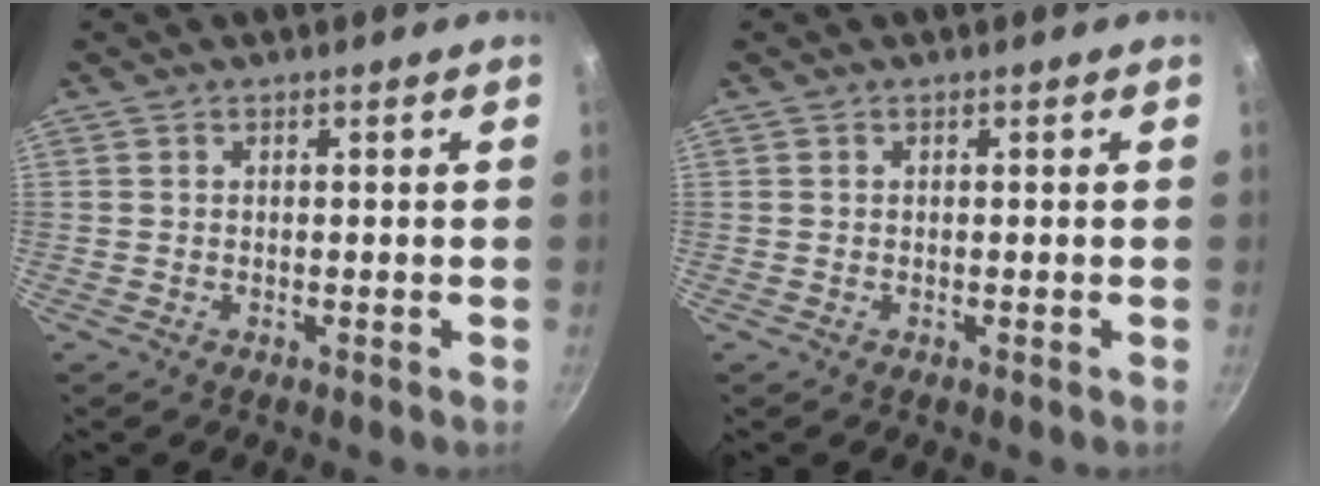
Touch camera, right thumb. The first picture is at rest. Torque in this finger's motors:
{"motor_torque": [-0.24, 0.04, 0.01, -0.01, 0.00]}